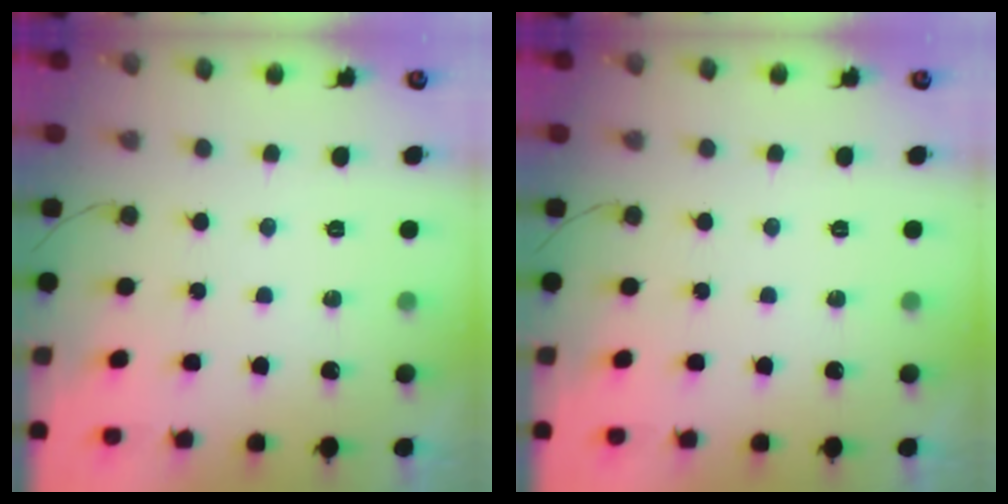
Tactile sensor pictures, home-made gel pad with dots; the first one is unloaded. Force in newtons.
{"total": 0.0}